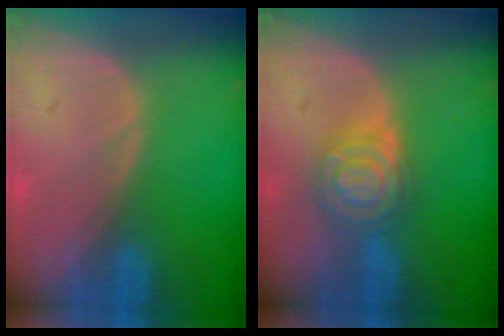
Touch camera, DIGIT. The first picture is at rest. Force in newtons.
{"total": 6.7, "press": 6.7, "slide": 0.4}